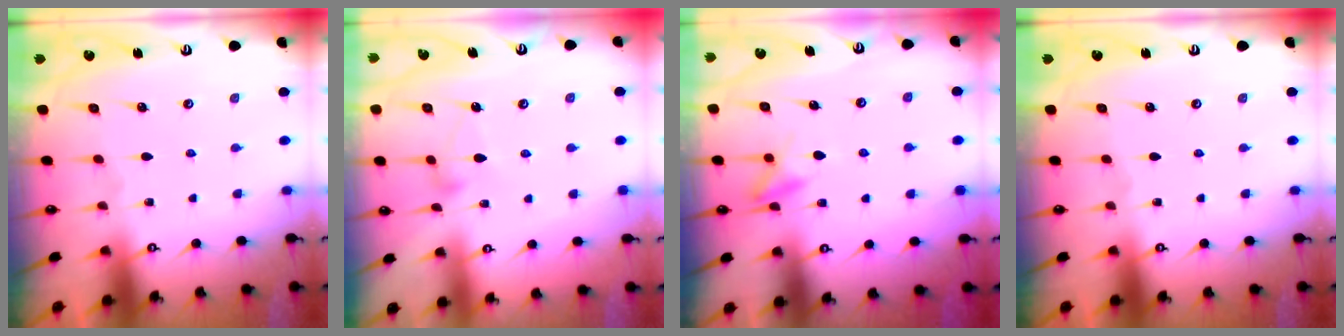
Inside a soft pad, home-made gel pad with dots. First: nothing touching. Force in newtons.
{"total": 6.8, "press": 6.8, "slide": 0.4}
{"total": 9.9, "press": 9.8, "slide": 1.4}
{"total": 0.0}